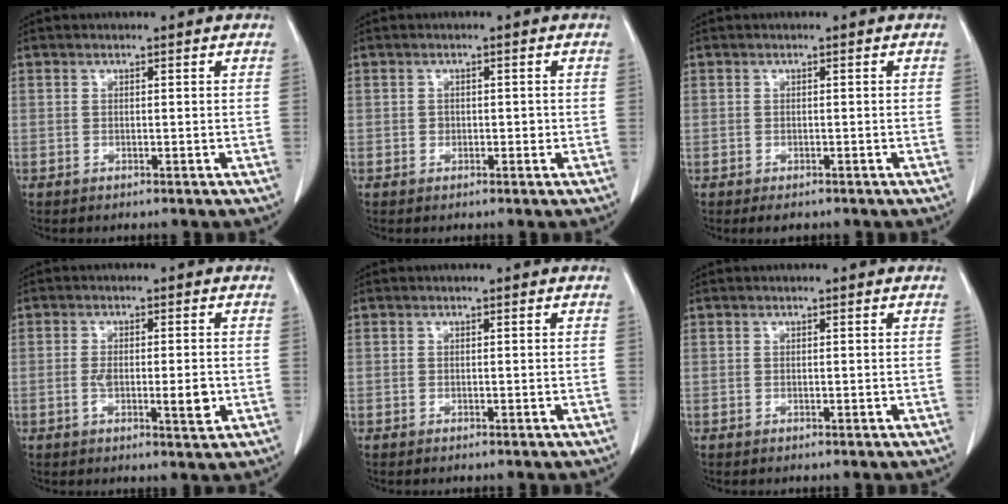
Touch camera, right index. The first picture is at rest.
{"total": 1.3, "force": [-0.2, 1.0, 0.7], "torque": [-0.009, 0.002, -0.002]}
{"total": 1.5, "force": [-1.0, 0.8, 0.7], "torque": [-0.008, 0.001, -0.009]}
{"total": 5.5, "force": [-1.2, 1.4, 5.2], "torque": [-0.088, -0.006, -0.018]}
{"total": 0.0}
{"total": 0.0}